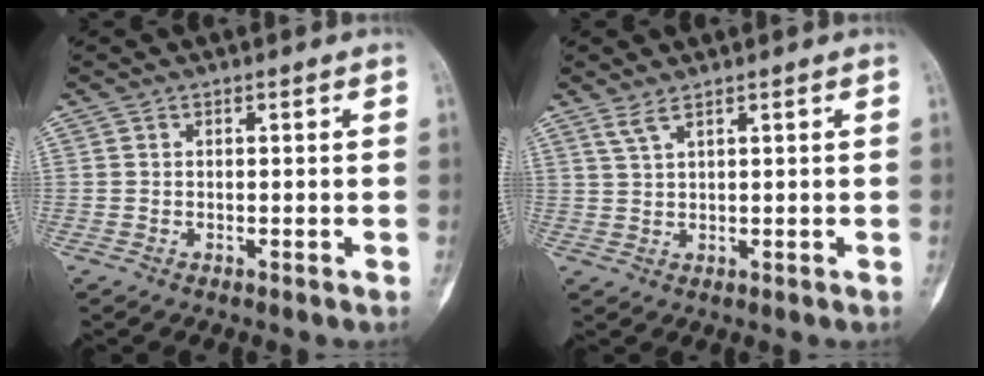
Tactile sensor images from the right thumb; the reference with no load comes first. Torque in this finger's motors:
{"motor_torque": [-0.24, 0.24, 0.36, 0.26, 0.02]}